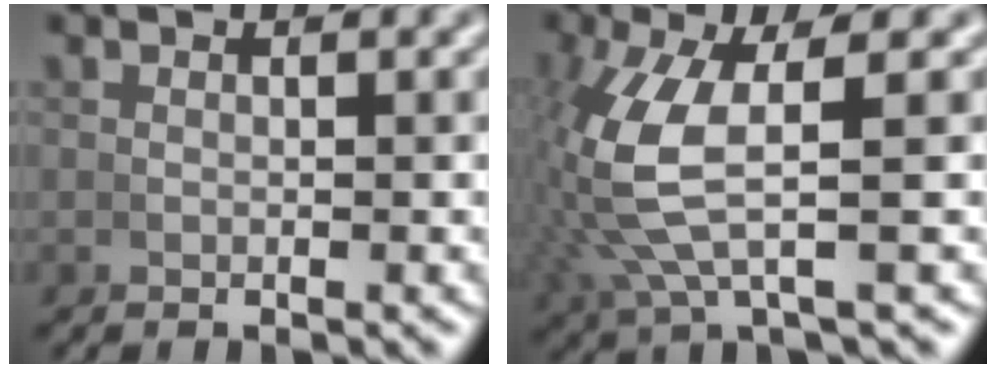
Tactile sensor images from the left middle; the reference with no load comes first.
{"total": 6.3, "force": [0.9, 2.2, 5.8], "torque": [-0.145, 0.002, 0.025]}